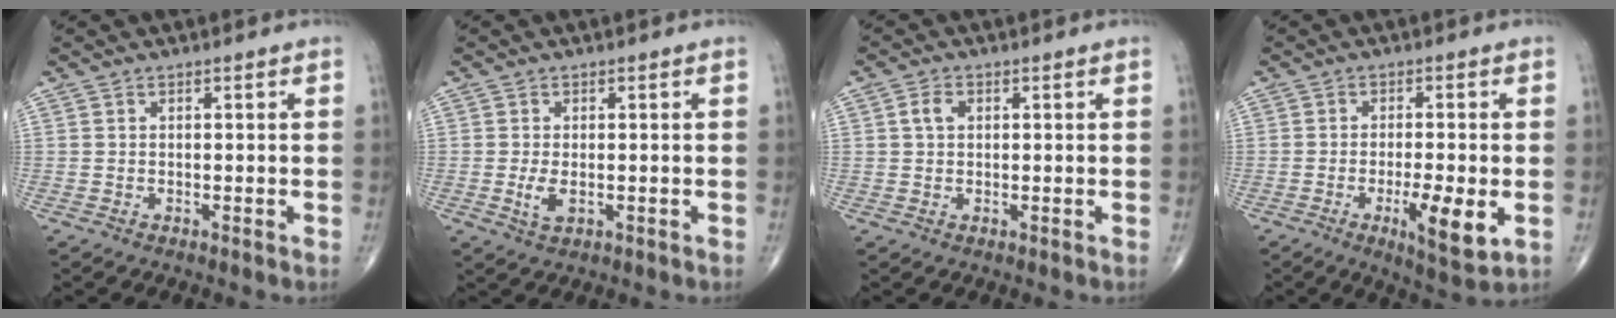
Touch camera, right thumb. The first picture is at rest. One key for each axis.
{"total": 2.9, "fx": -0.4, "fy": 1.4, "fz": 2.4, "tx": -0.051, "ty": -0.005, "tz": -0.007}
{"total": 2.6, "fx": 0.6, "fy": 1.8, "fz": 1.8, "tx": -0.035, "ty": 0.006, "tz": 0.010}
{"total": 8.6, "fx": -2.4, "fy": 2.1, "fz": 8.0, "tx": -0.129, "ty": -0.013, "tz": -0.036}